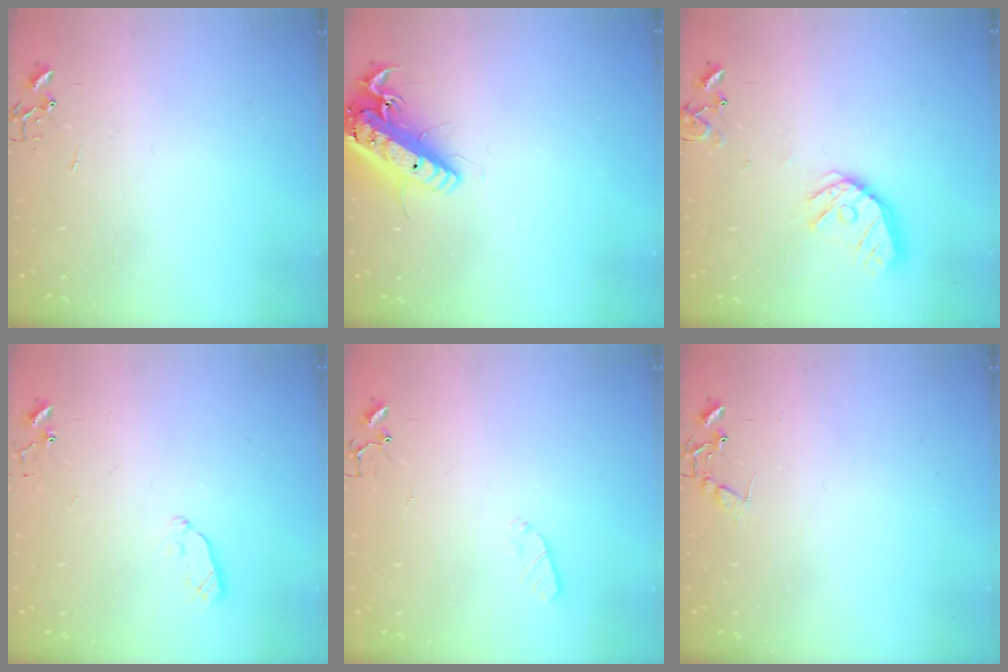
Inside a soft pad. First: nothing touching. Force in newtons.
{"total": 17.6, "press": 17.2, "slide": 3.6}
{"total": 14.4, "press": 14.3, "slide": 1.9}
{"total": 3.8, "press": 3.8, "slide": 0.6}
{"total": 3.5, "press": 3.4, "slide": 0.5}
{"total": 7.5, "press": 7.5, "slide": 0.4}